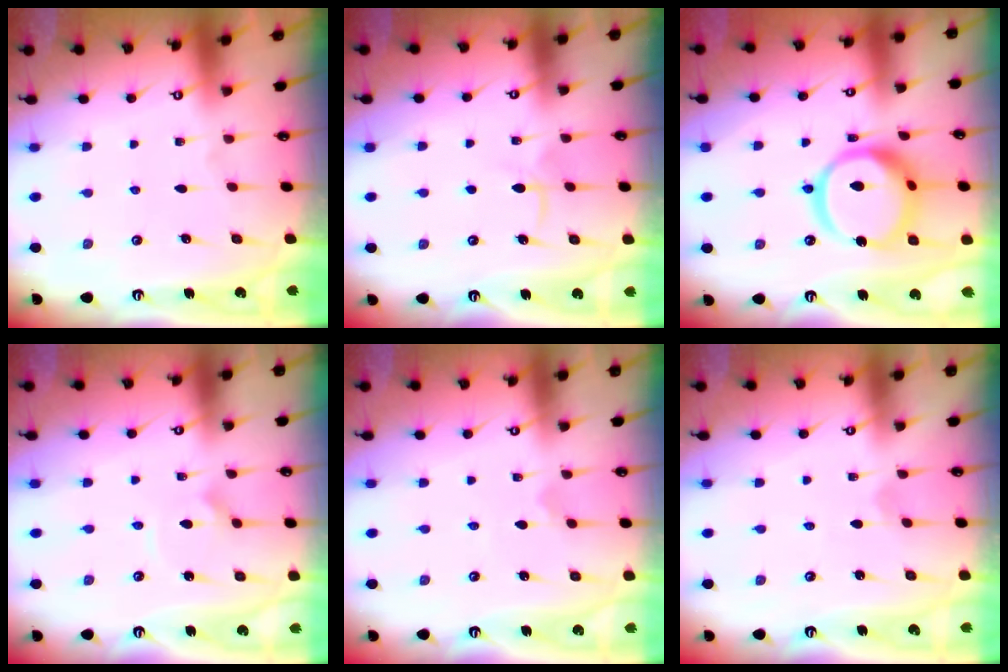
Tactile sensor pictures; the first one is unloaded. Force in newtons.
{"total": 5.1, "press": 5.1, "slide": 0.7}
{"total": 17.7, "press": 17.6, "slide": 1.9}
{"total": 2.4, "press": 2.4, "slide": 0.2}
{"total": 1.9, "press": 1.9, "slide": 0.5}
{"total": 0.7, "press": 0.7, "slide": 0.1}